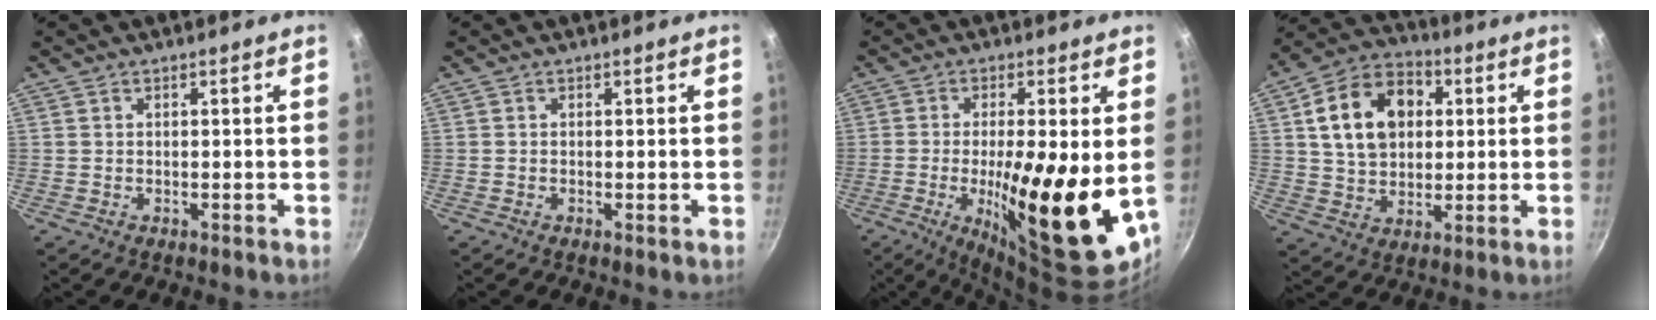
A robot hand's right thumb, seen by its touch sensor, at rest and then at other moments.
{"total": 0.0}
{"total": 19.4, "force": [-1.7, 5.2, 18.6], "torque": [-0.275, -0.020, -0.024]}
{"total": 15.9, "force": [3.5, 11.6, 10.3], "torque": [-0.145, 0.016, 0.050]}